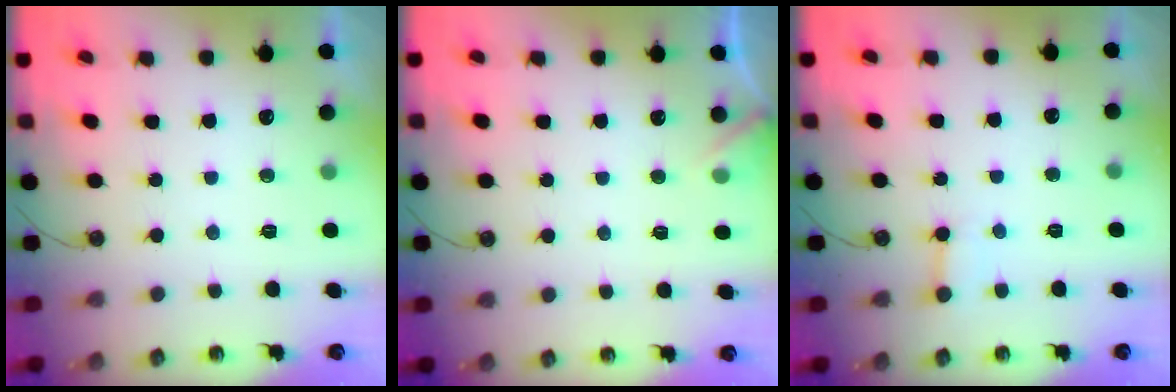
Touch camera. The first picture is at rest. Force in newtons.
{"total": 4.7, "press": 4.7, "slide": 0.6}
{"total": 2.5, "press": 2.5, "slide": 0.4}